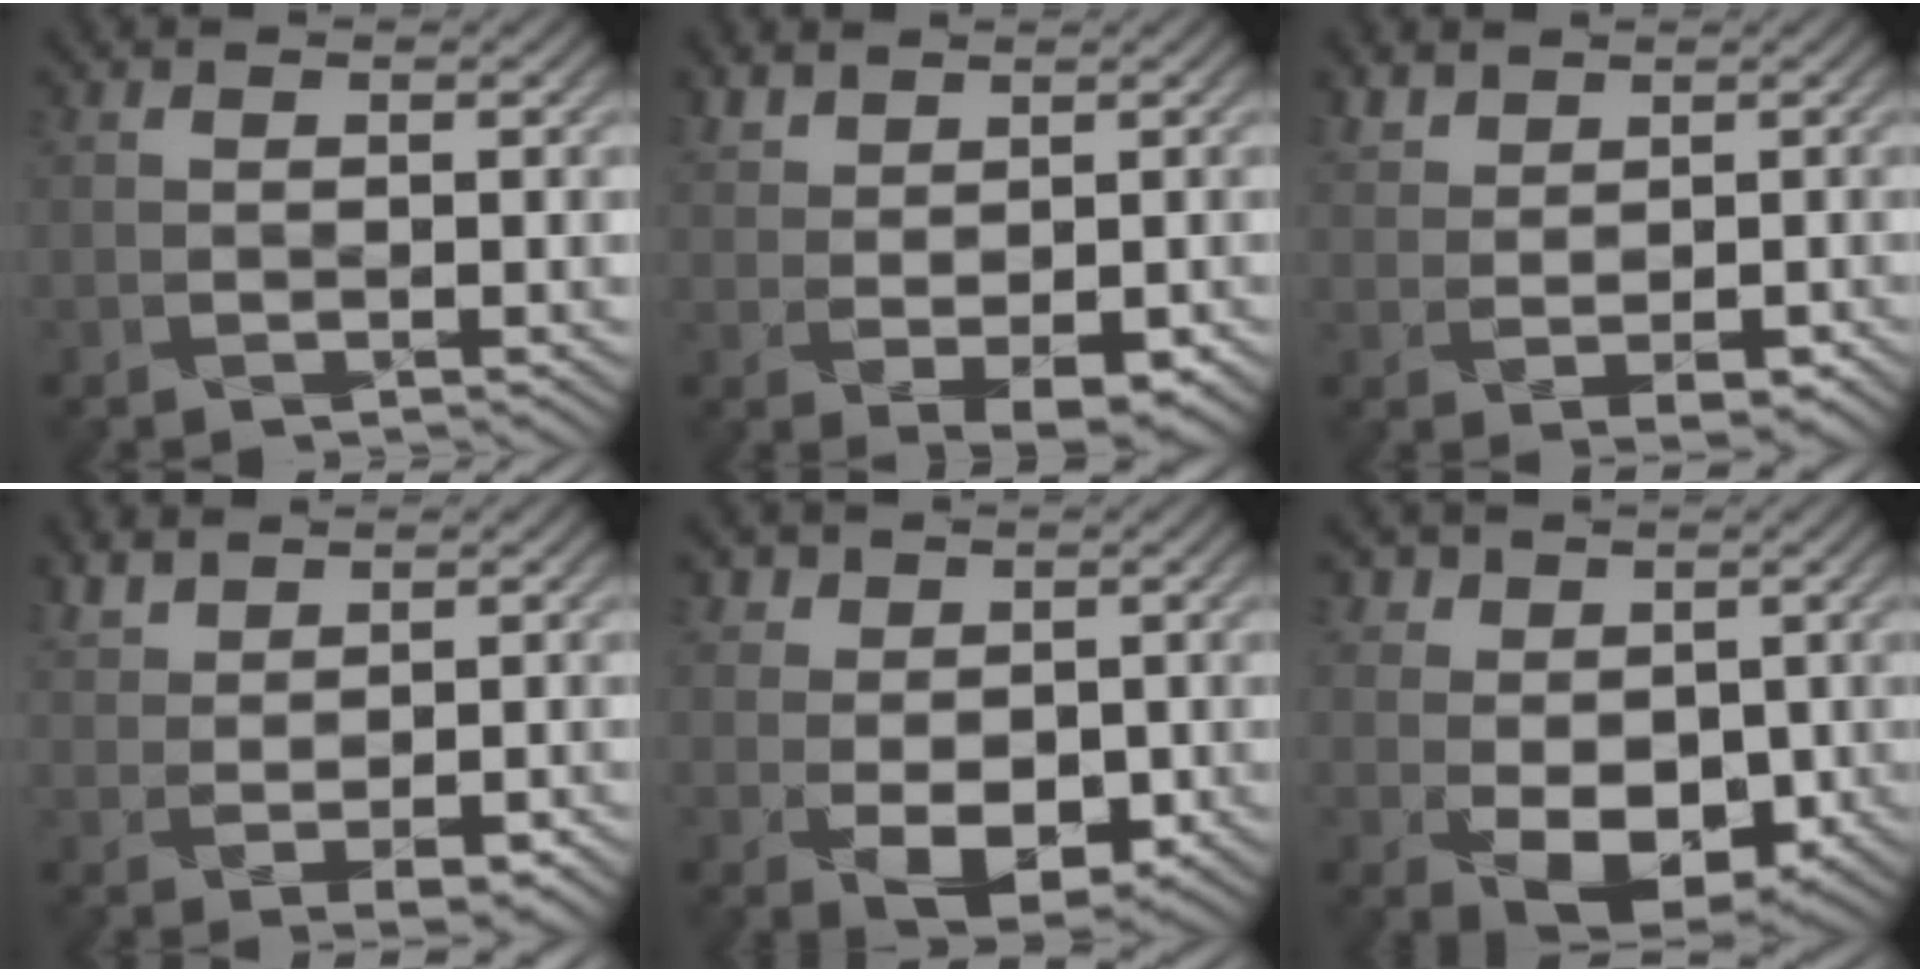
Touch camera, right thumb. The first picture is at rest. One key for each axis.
{"total": 3.6, "fx": 1.4, "fy": 2.1, "fz": 2.6, "tx": -0.056, "ty": -0.001, "tz": 0.036}
{"total": 3.1, "fx": 1.7, "fy": 1.9, "fz": 1.6, "tx": -0.036, "ty": 0.003, "tz": 0.039}
{"total": 3.3, "fx": 1.9, "fy": 1.8, "fz": 2.0, "tx": -0.046, "ty": 0.005, "tz": 0.043}
{"total": 5.3, "fx": 0.5, "fy": 4.2, "fz": 3.1, "tx": -0.064, "ty": -0.008, "tz": 0.011}
{"total": 6.8, "fx": 0.7, "fy": 5.4, "fz": 4.0, "tx": -0.084, "ty": -0.013, "tz": 0.016}